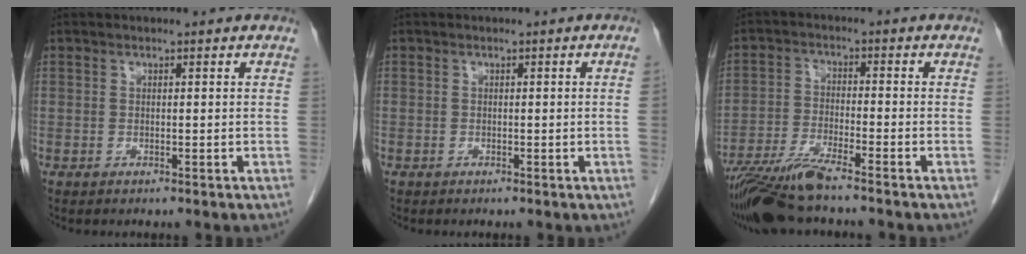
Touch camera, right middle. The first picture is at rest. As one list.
[{"total": 0.7, "force": [-0.1, -0.3, 0.6], "torque": [0.002, 0.002, -0.001]}, {"total": 8.9, "force": [-7.5, -0.3, 4.8], "torque": [-0.087, -0.025, -0.138]}]